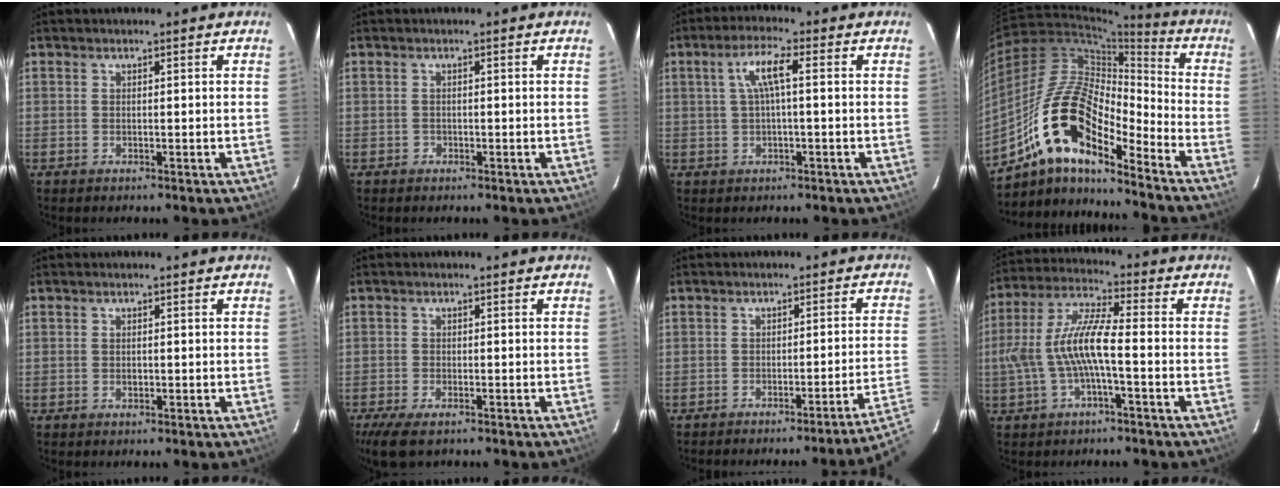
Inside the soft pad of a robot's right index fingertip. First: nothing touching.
{"total": 0.7, "force": [-0.5, 0.5, 0.0], "torque": [0.001, 0.004, -0.008]}
{"total": 5.1, "force": [0.6, 0.7, 5.0], "torque": [-0.096, 0.010, 0.014]}
{"total": 18.2, "force": [-11.6, 5.8, 12.7], "torque": [-0.230, 0.001, -0.232]}
{"total": 0.8, "force": [-0.2, 0.5, 0.5], "torque": [-0.008, 0.002, -0.002]}
{"total": 5.9, "force": [-4.2, 2.1, 3.6], "torque": [-0.086, -0.021, -0.078]}
{"total": 6.4, "force": [-4.6, -3.5, 2.8], "torque": [-0.046, -0.014, -0.058]}
{"total": 10.3, "force": [-2.0, 2.1, 9.9], "torque": [-0.210, 0.011, -0.035]}